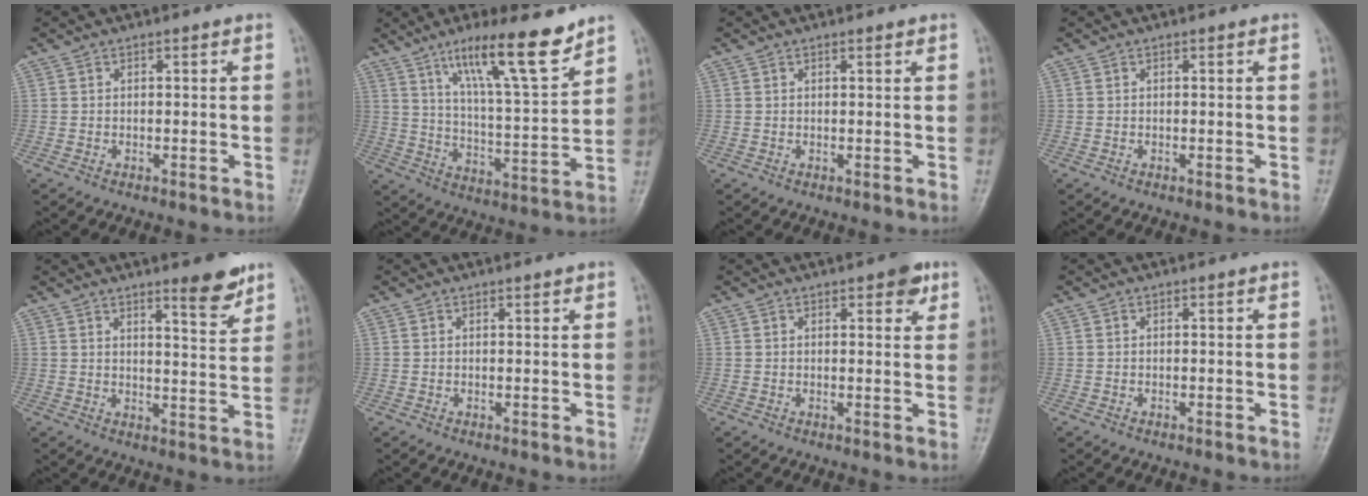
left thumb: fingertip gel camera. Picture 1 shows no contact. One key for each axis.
{"total": 16.2, "fx": 10.8, "fy": 2.9, "fz": 11.8, "tx": -0.177, "ty": -0.061, "tz": 0.188}
{"total": 1.0, "fx": 0.7, "fy": 0.4, "fz": 0.7, "tx": -0.006, "ty": -0.002, "tz": 0.008}
{"total": 0.0}
{"total": 7.1, "fx": 5.1, "fy": 1.3, "fz": 4.8, "tx": -0.052, "ty": -0.039, "tz": 0.072}
{"total": 0.9, "fx": 0.7, "fy": 0.4, "fz": 0.5, "tx": -0.005, "ty": -0.003, "tz": 0.008}
{"total": 4.3, "fx": 2.3, "fy": 1.8, "fz": 3.0, "tx": -0.021, "ty": -0.007, "tz": 0.025}
{"total": 0.0}